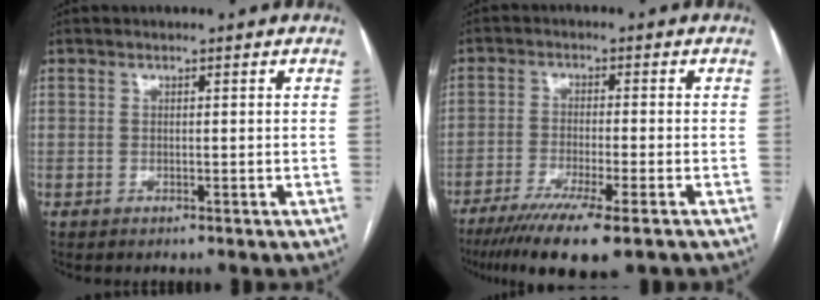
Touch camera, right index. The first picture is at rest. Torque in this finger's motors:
{"motor_torque": [0.42, -0.44, 0.63, 0.16]}